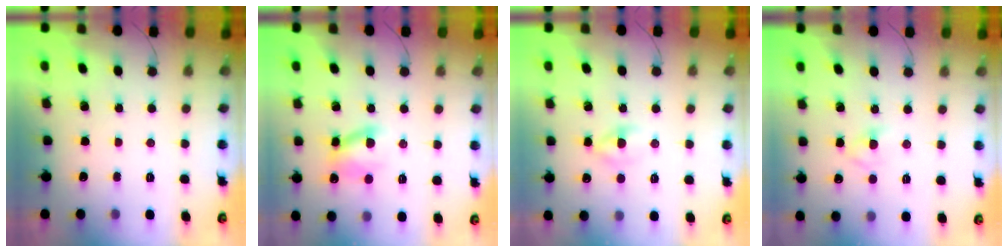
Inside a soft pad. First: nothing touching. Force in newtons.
{"total": 7.9, "press": 7.9, "slide": 0.7}
{"total": 2.4, "press": 2.1, "slide": 1.2}
{"total": 2.8, "press": 2.7, "slide": 0.9}